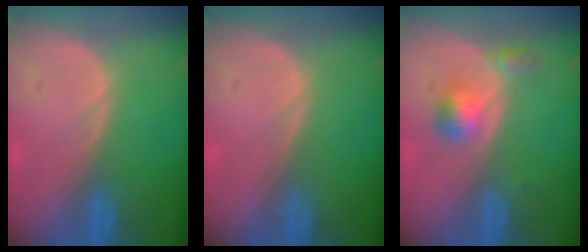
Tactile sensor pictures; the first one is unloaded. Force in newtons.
{"total": 0.0}
{"total": 3.6, "press": 3.4, "slide": 1.2}